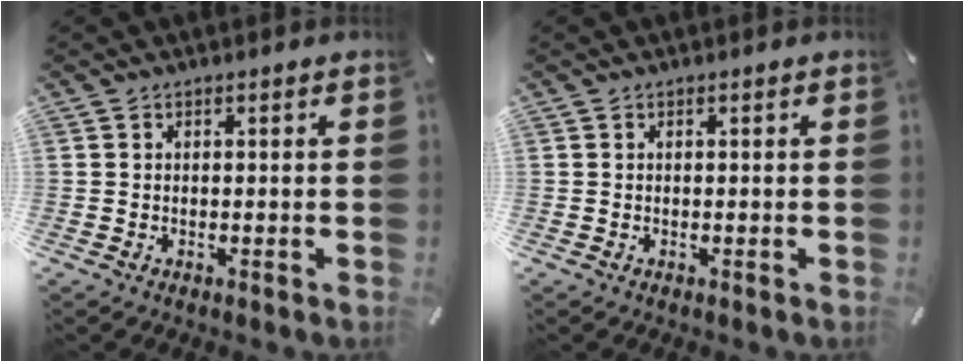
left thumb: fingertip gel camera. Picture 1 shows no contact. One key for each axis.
{"total": 0.0}